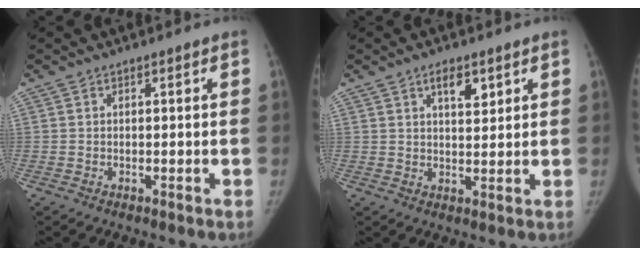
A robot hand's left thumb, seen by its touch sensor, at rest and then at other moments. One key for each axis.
{"total": 4.4, "fx": 2.5, "fy": 2.0, "fz": 3.0, "tx": -0.032, "ty": -0.016, "tz": 0.041}